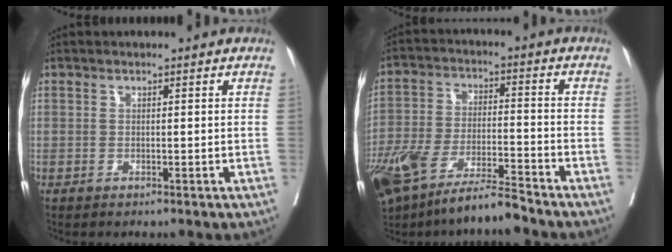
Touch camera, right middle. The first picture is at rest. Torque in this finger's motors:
{"motor_torque": [0.56, -0.58, 0.43, 0.21]}